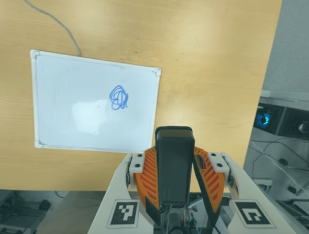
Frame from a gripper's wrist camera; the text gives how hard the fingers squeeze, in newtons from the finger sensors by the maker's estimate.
{"total": 4.0, "left": 3.0, "right": 5.0}